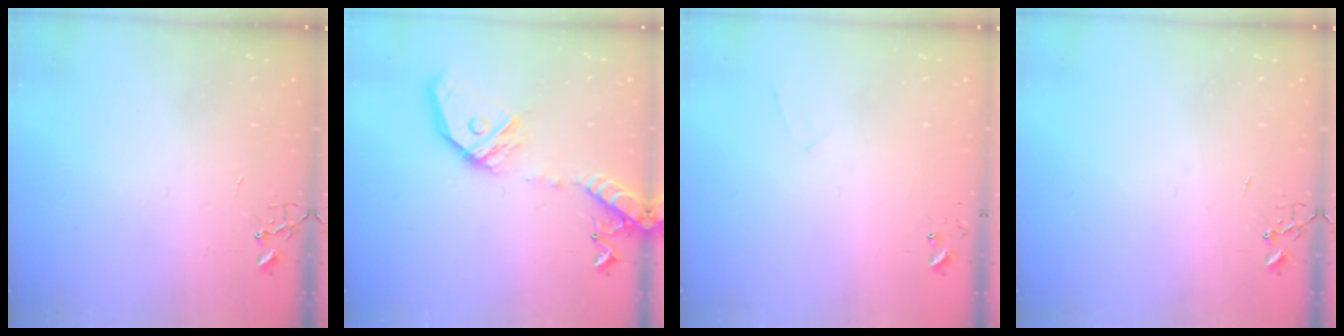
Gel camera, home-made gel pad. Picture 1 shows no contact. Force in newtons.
{"total": 18.2, "press": 17.9, "slide": 3.1}
{"total": 4.8, "press": 4.8, "slide": 0.5}
{"total": 0.0}